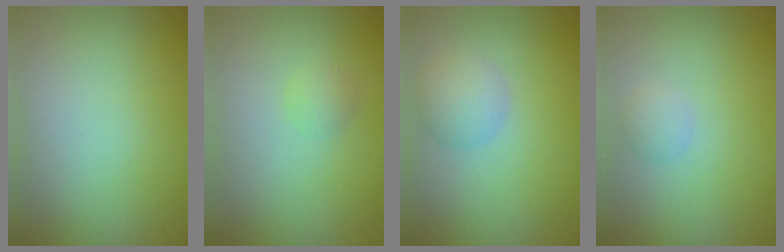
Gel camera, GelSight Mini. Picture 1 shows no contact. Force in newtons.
{"total": 1.0, "press": 1.0, "slide": 0.1}
{"total": 2.7, "press": 2.7, "slide": 0.2}
{"total": 1.1, "press": 1.1, "slide": 0.1}